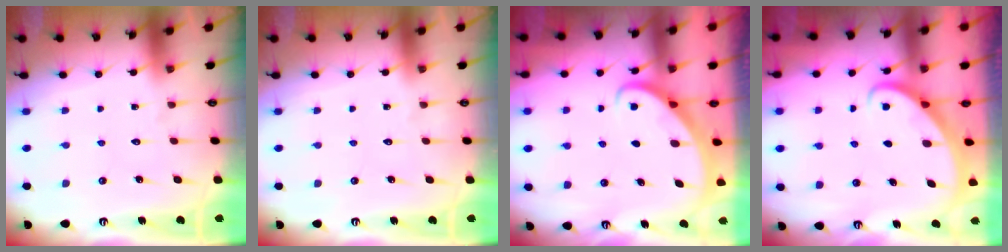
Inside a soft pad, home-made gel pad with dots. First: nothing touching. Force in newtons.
{"total": 0.0}
{"total": 2.9, "press": 2.9, "slide": 0.2}
{"total": 2.8, "press": 2.8, "slide": 0.2}